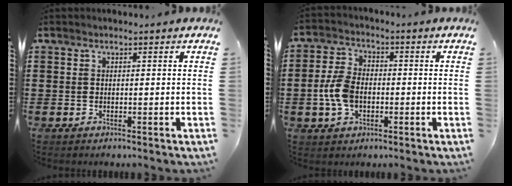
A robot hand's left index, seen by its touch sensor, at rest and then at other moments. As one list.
[{"total": 6.6, "force": [-1.2, 4.2, 4.9], "torque": [-0.130, -0.001, -0.030]}]